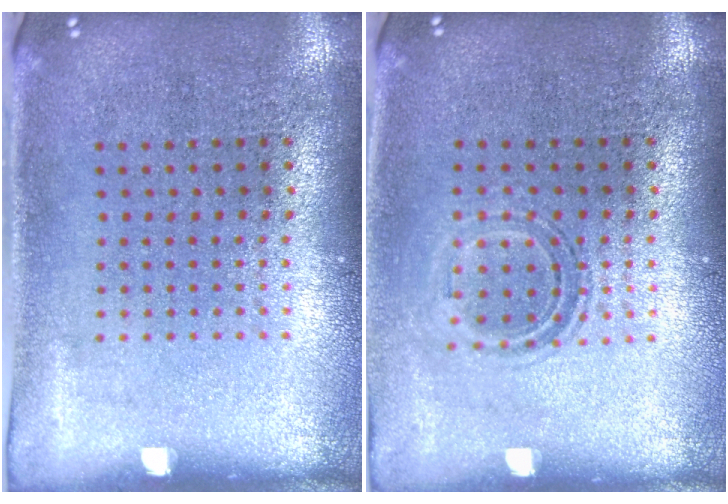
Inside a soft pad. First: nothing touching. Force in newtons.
{"total": 1.1, "press": 1.0, "slide": 0.5}